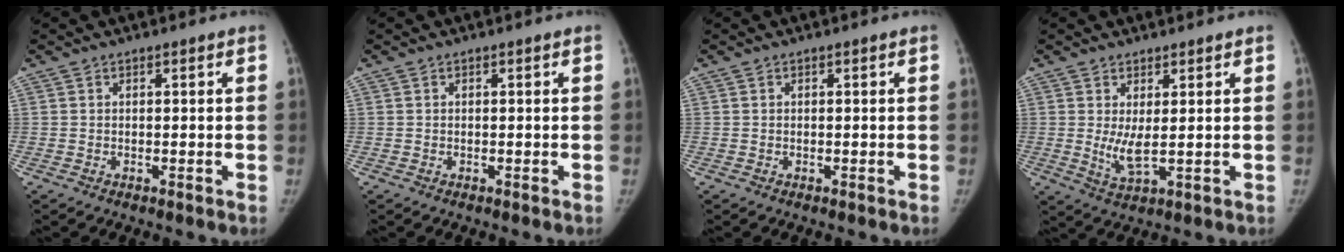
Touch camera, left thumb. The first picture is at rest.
{"total": 0.0}
{"total": 0.0}
{"total": 4.4, "force": [0.6, 1.3, 4.1], "torque": [-0.082, -0.020, 0.018]}